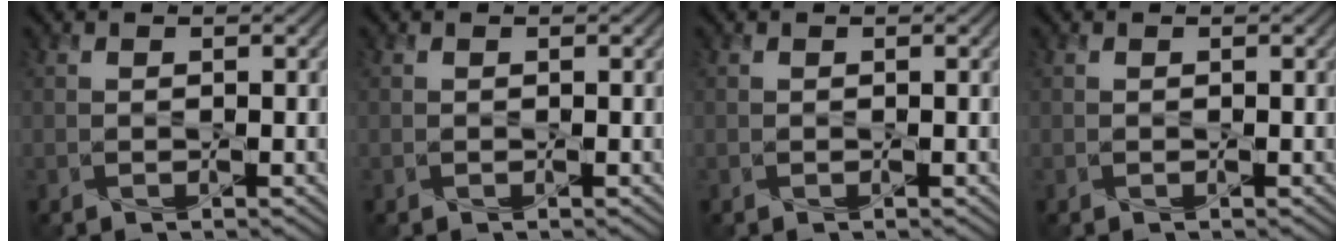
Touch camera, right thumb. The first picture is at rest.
{"total": 0.0}
{"total": 0.0}
{"total": 0.0}